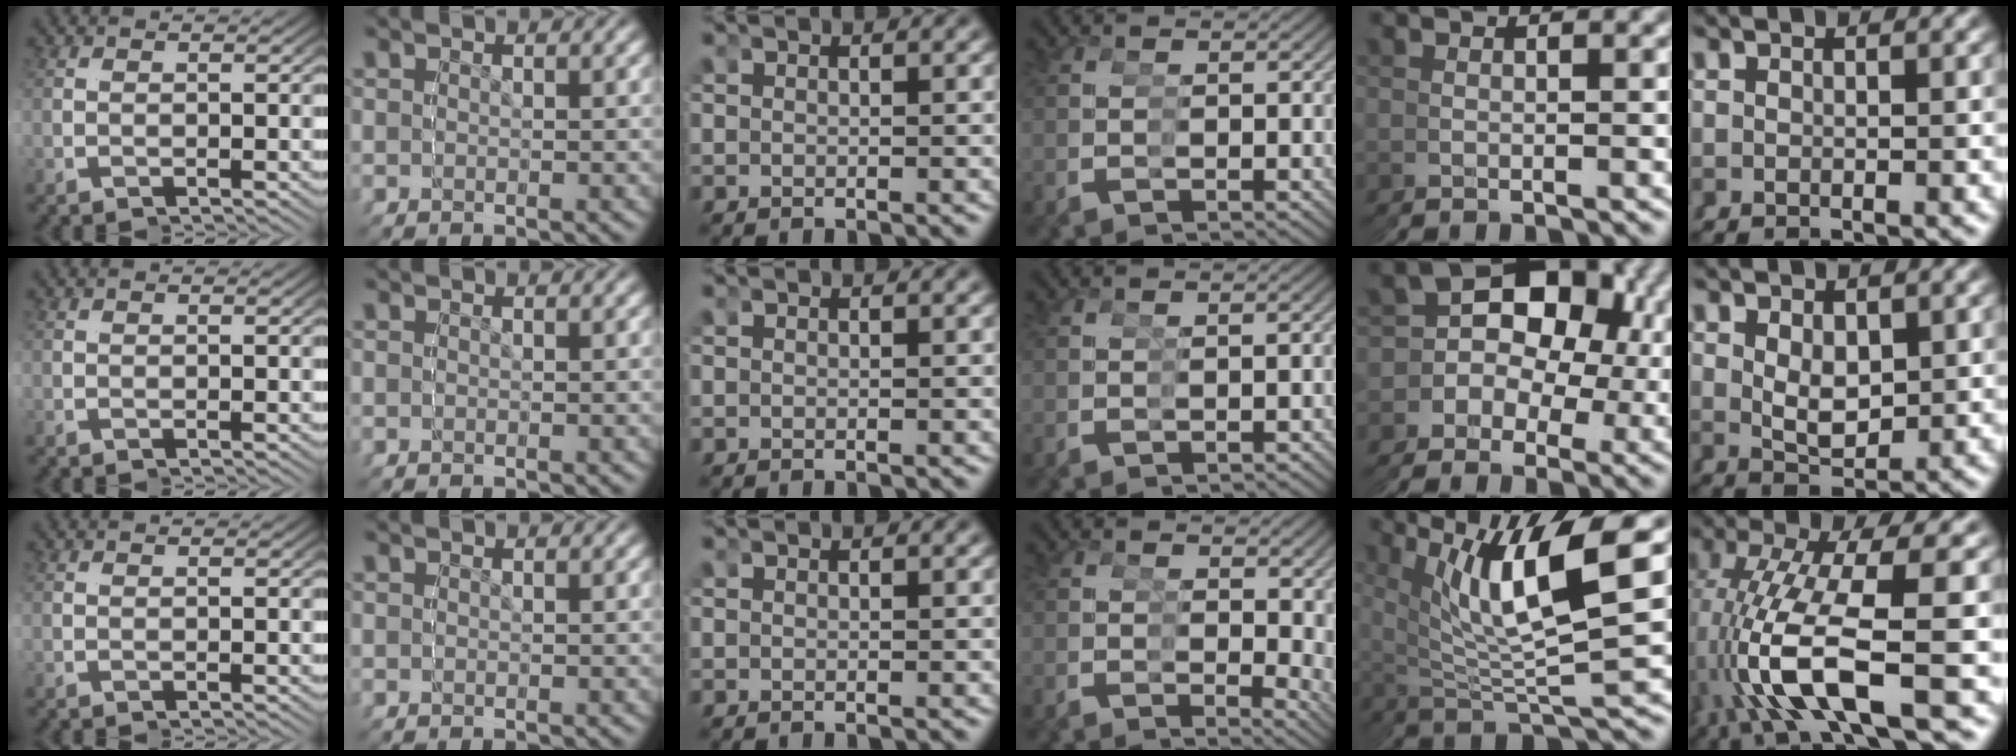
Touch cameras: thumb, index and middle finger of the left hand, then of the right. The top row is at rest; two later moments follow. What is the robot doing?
{"motion": "grasp_and_lifting", "object": "condiment"}